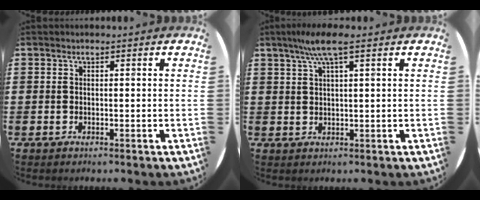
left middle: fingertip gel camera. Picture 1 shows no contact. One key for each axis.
{"total": 4.3, "fx": 2.6, "fy": 0.3, "fz": 3.4, "tx": -0.071, "ty": 0.006, "tz": 0.043}